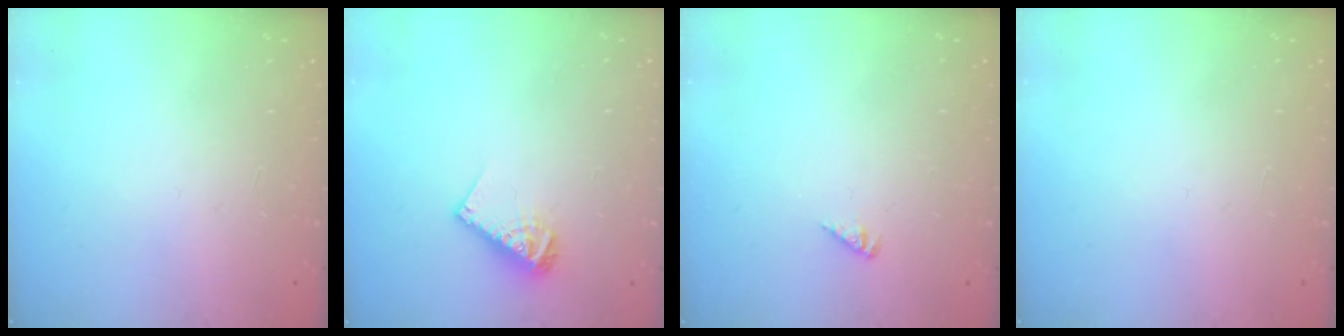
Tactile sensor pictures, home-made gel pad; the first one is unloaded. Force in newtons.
{"total": 8.2, "press": 8.2, "slide": 0.7}
{"total": 0.7, "press": 0.7, "slide": 0.3}
{"total": 0.0}